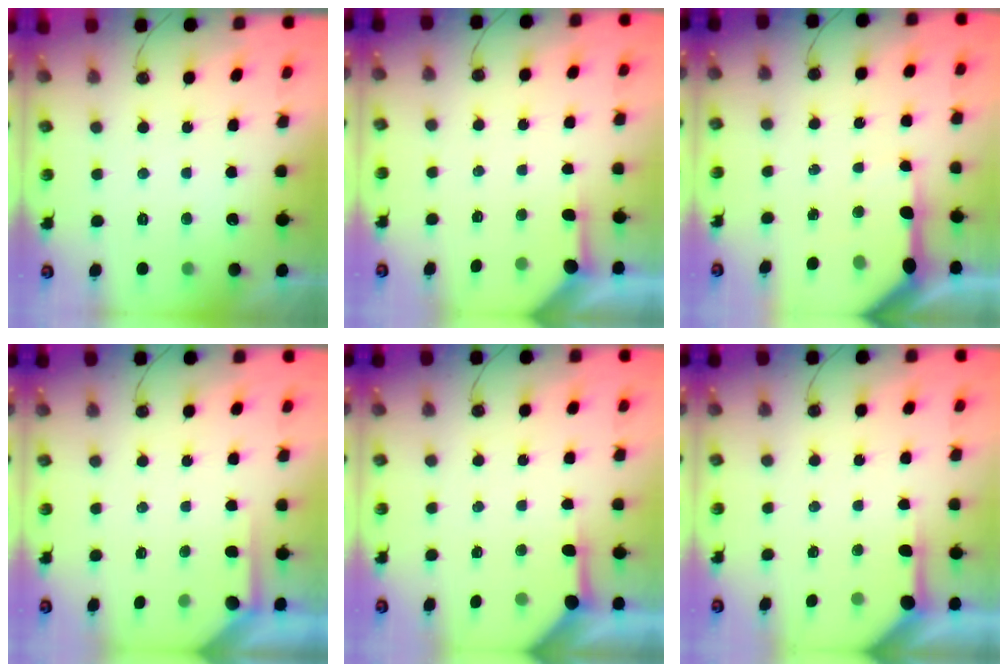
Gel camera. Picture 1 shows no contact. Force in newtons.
{"total": 2.4, "press": 2.4, "slide": 0.4}
{"total": 9.0, "press": 8.9, "slide": 1.0}
{"total": 1.5, "press": 1.5, "slide": 0.3}
{"total": 3.8, "press": 3.8, "slide": 0.5}
{"total": 3.5, "press": 3.5, "slide": 0.3}